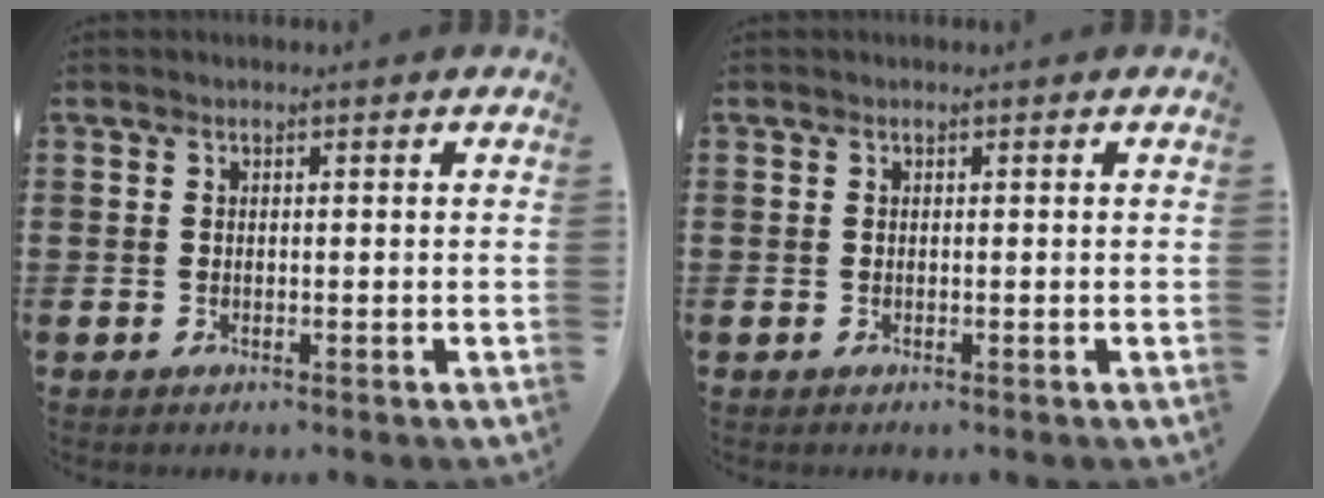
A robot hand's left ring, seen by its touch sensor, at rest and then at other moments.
{"total": 0.0}